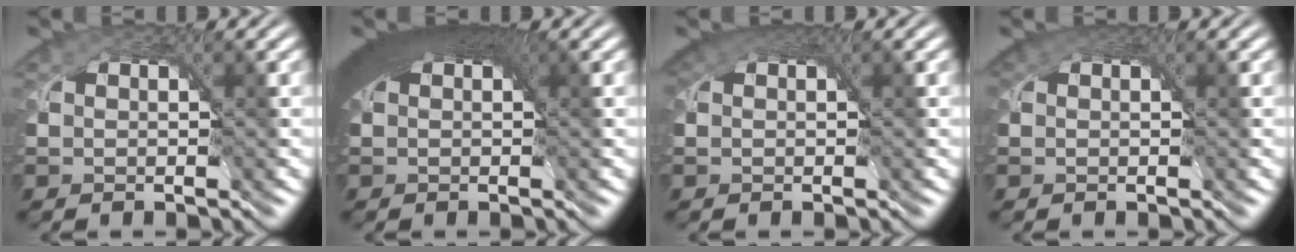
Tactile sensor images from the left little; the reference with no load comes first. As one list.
[{"total": 8.8, "force": [3.1, 4.3, 7.0], "torque": [-0.109, 0.020, 0.033]}, {"total": 3.2, "force": [1.8, 2.0, 1.9], "torque": [-0.034, 0.007, 0.021]}, {"total": 1.2, "force": [0.7, 0.8, 0.7], "torque": [-0.013, 0.002, 0.008]}]